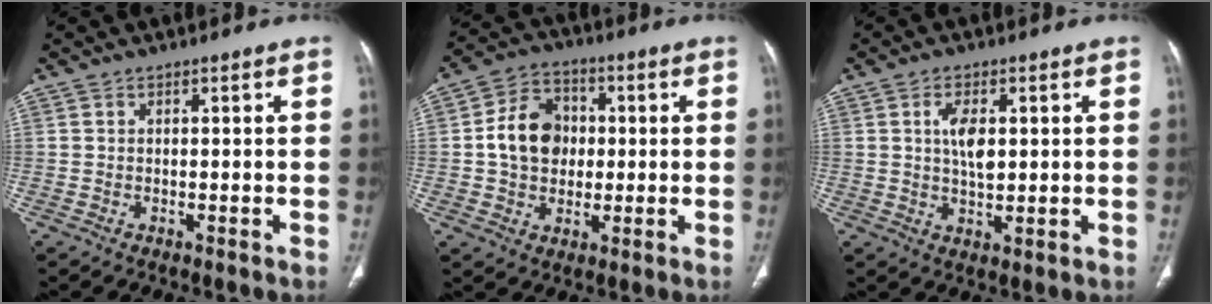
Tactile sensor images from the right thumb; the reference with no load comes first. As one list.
[{"total": 11.1, "force": [0.5, 8.9, 6.6], "torque": [-0.087, 0.016, 0.003]}, {"total": 5.9, "force": [1.2, 2.8, 5.0], "torque": [-0.083, -0.010, 0.020]}]